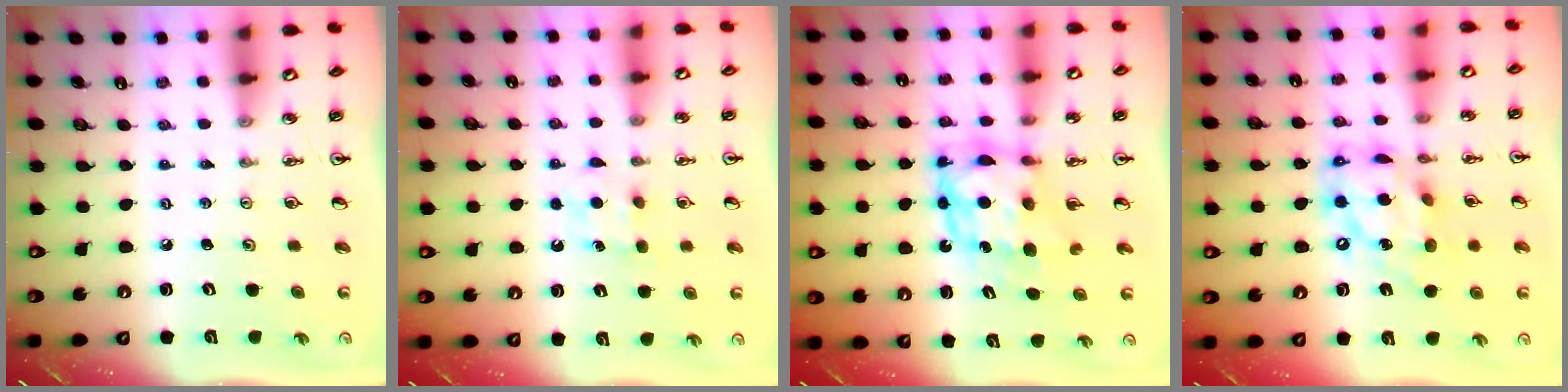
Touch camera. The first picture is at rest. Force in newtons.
{"total": 4.9, "press": 4.8, "slide": 0.7}
{"total": 8.5, "press": 8.5, "slide": 0.6}
{"total": 15.2, "press": 15.1, "slide": 1.2}